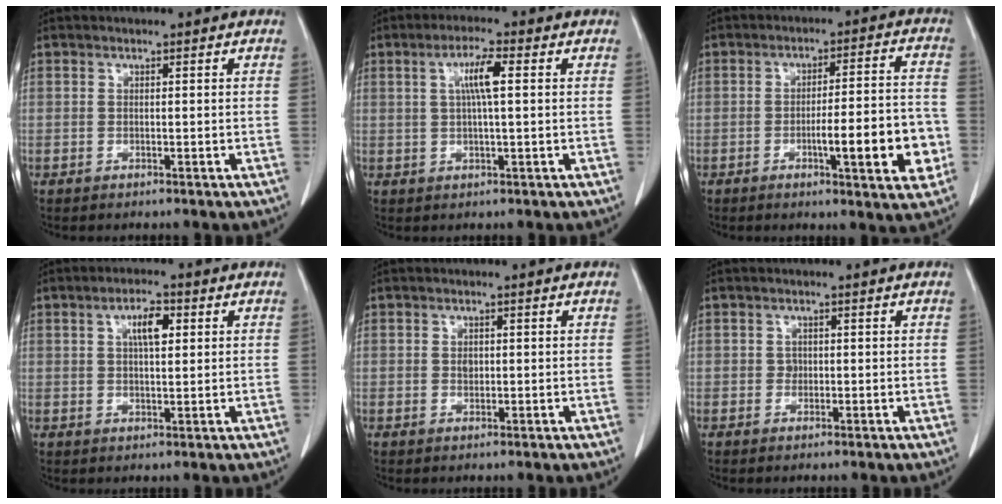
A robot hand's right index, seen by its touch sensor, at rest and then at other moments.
{"total": 4.9, "force": [1.1, 0.3, 4.8], "torque": [-0.091, 0.005, 0.019]}
{"total": 11.7, "force": [-3.5, 1.6, 11.1], "torque": [-0.154, 0.009, -0.044]}
{"total": 4.5, "force": [1.5, 1.4, 4.0], "torque": [-0.072, 0.005, 0.024]}
{"total": 1.1, "force": [0.1, 0.8, 0.7], "torque": [-0.013, 0.000, 0.002]}
{"total": 0.9, "force": [0.0, 0.8, 0.3], "torque": [-0.002, 0.002, -0.001]}